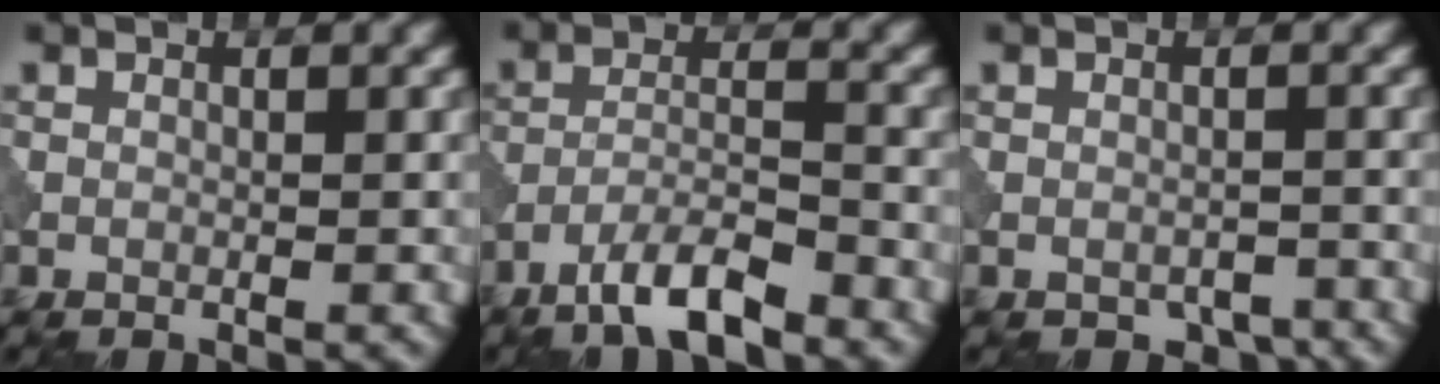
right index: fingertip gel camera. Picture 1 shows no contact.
{"total": 5.4, "force": [-4.1, 1.1, 3.3], "torque": [-0.060, 0.003, -0.081]}
{"total": 2.0, "force": [-1.5, 1.1, 0.7], "torque": [-0.010, -0.009, -0.018]}